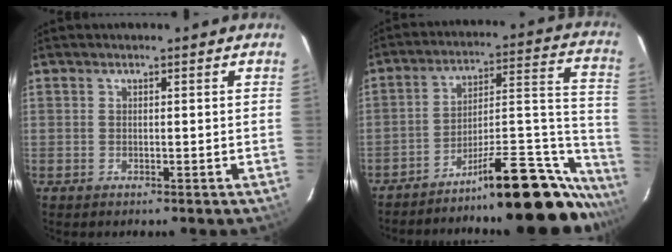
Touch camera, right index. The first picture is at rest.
{"total": 24.5, "force": [-21.2, 3.9, 11.6], "torque": [-0.110, 0.037, -0.312]}